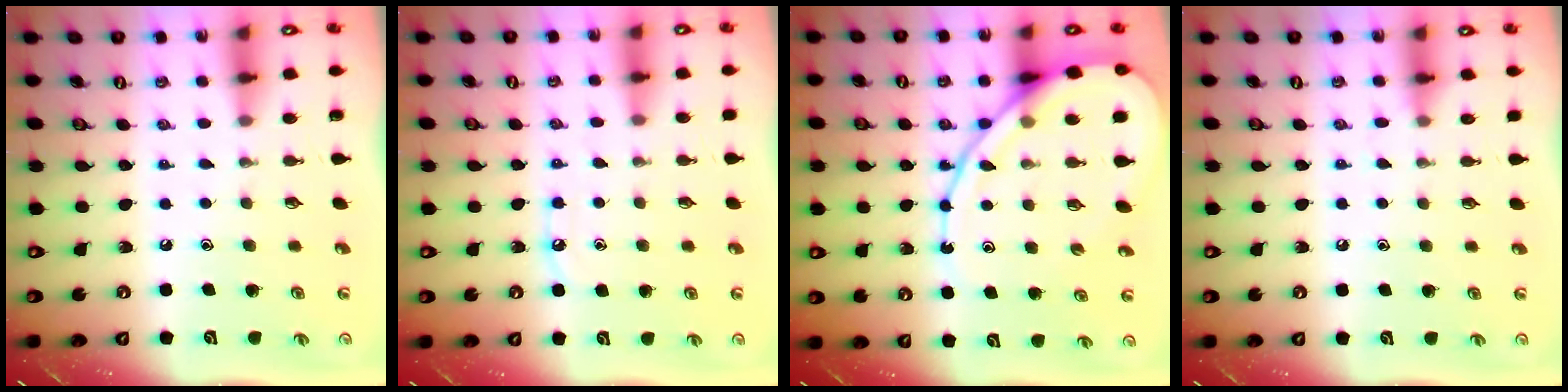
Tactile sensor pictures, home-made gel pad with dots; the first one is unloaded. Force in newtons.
{"total": 5.1, "press": 5.1, "slide": 0.5}
{"total": 15.4, "press": 15.3, "slide": 1.3}
{"total": 5.5, "press": 5.5, "slide": 0.8}